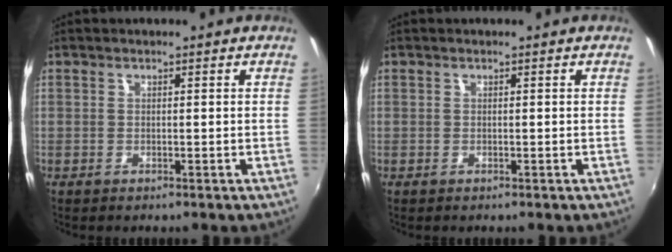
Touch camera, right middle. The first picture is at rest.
{"total": 0.0}